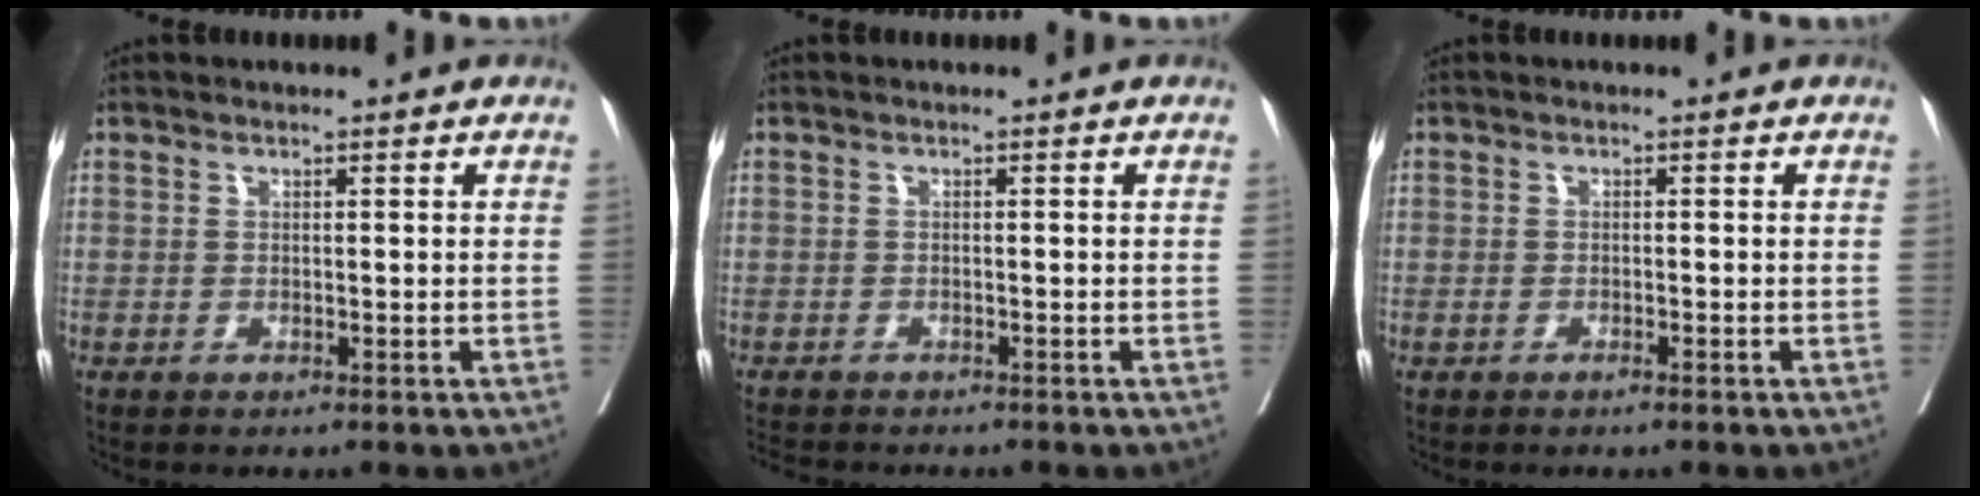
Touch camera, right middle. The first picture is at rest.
{"total": 4.9, "force": [-4.5, 1.3, 1.6], "torque": [-0.022, -0.008, -0.069]}
{"total": 1.0, "force": [-0.7, 0.1, 0.7], "torque": [-0.017, -0.002, -0.012]}